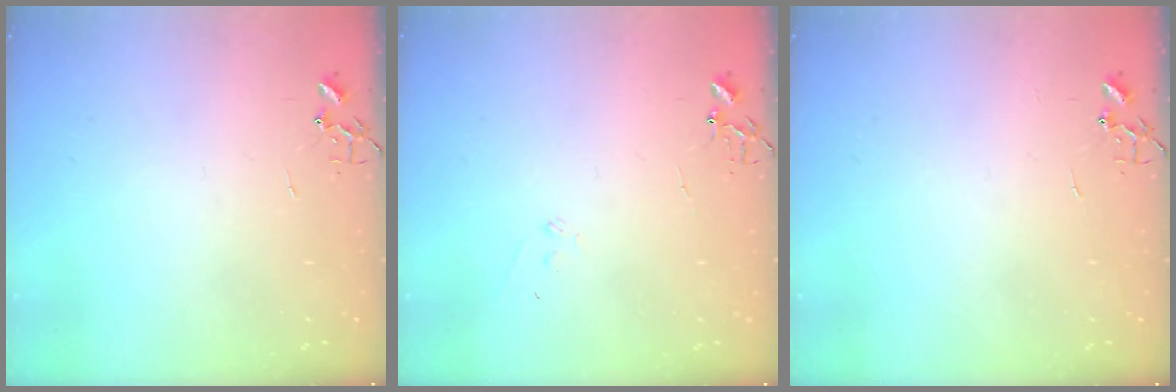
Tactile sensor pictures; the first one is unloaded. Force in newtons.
{"total": 7.1, "press": 7.1, "slide": 0.7}
{"total": 0.0}